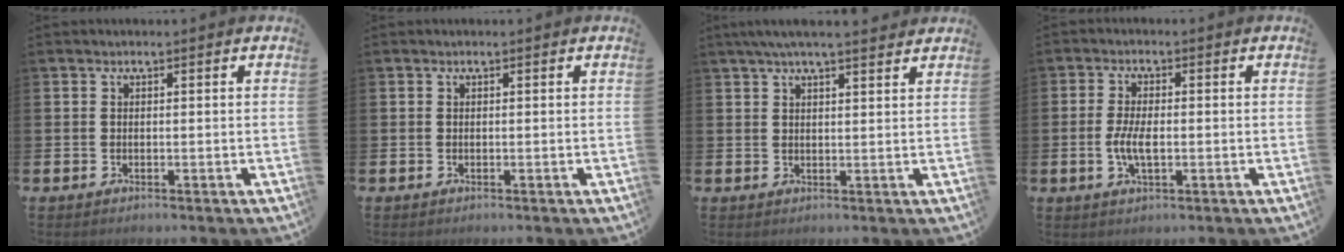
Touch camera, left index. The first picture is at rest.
{"total": 0.0}
{"total": 4.1, "force": [3.7, 0.3, 1.8], "torque": [-0.040, -0.005, 0.066]}
{"total": 3.9, "force": [-0.5, 1.6, 3.5], "torque": [-0.063, -0.002, -0.013]}